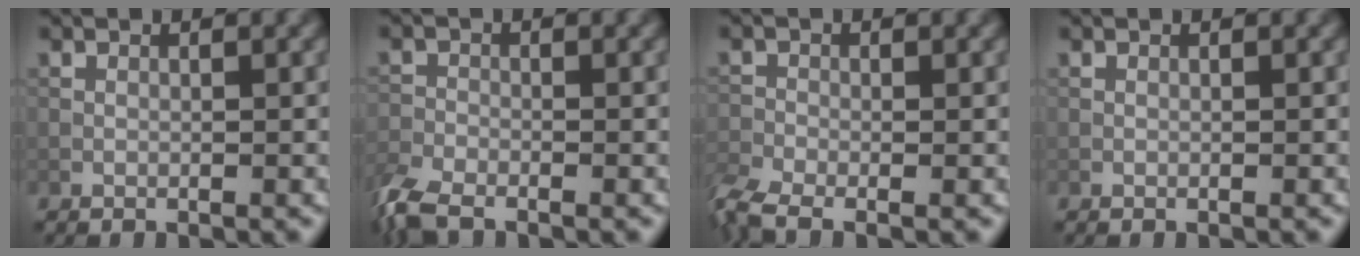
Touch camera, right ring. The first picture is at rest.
{"total": 4.5, "force": [-3.6, 1.6, 2.2], "torque": [-0.050, -0.013, -0.086]}
{"total": 4.5, "force": [-3.2, 1.6, 2.7], "torque": [-0.059, -0.013, -0.079]}
{"total": 0.0}